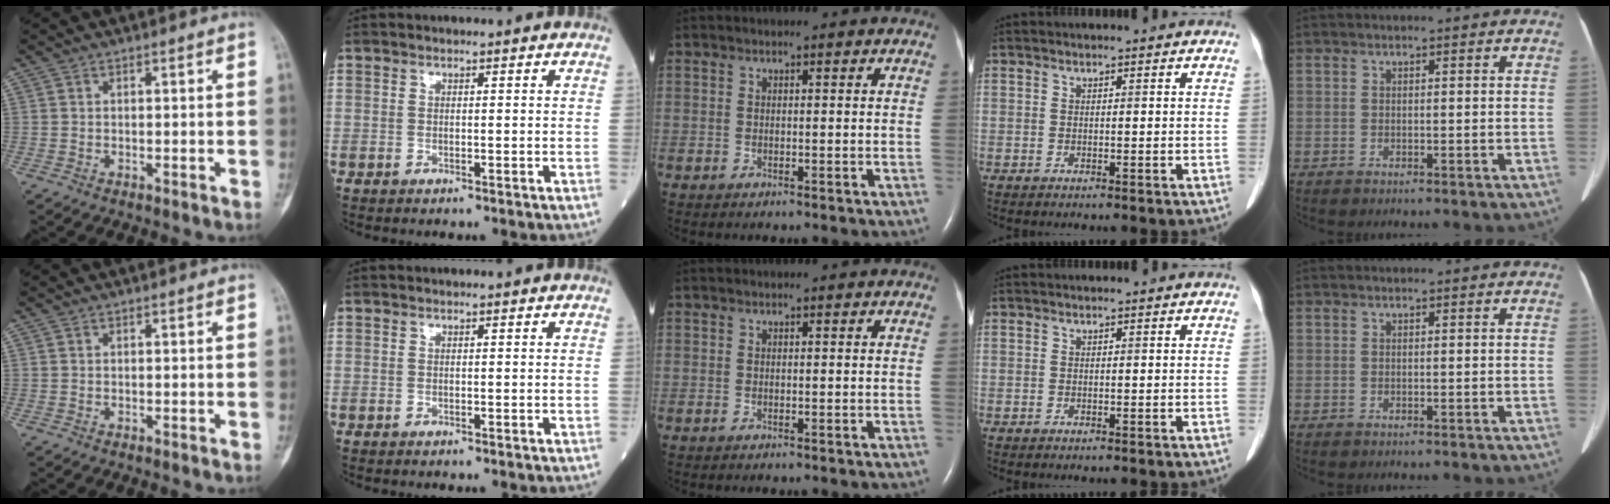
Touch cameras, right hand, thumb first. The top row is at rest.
{}